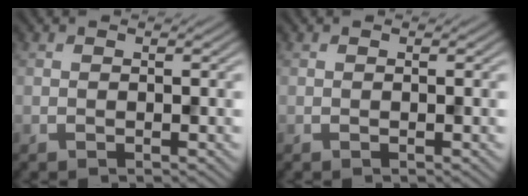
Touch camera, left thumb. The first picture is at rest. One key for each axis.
{"total": 0.0}